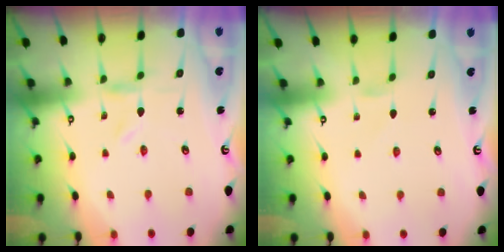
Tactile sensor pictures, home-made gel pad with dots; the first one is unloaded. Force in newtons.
{"total": 0.0}